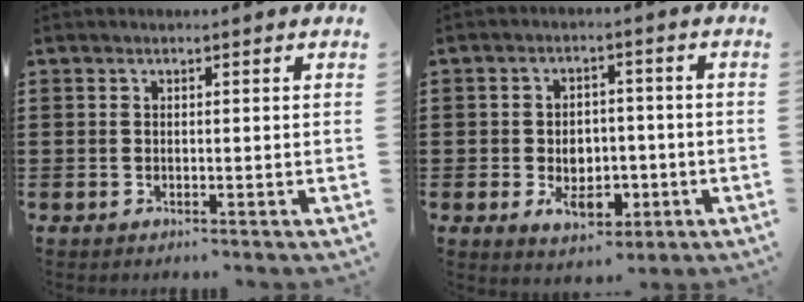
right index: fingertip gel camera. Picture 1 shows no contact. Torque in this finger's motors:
{"motor_torque": [1.36, 0.78, 0.28, 0.05]}